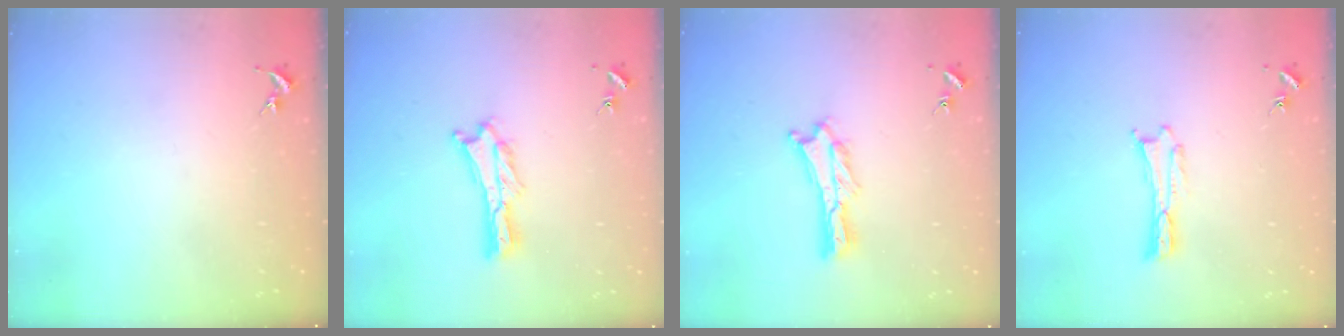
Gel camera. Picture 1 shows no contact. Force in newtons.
{"total": 1.8, "press": 1.8, "slide": 0.2}
{"total": 1.8, "press": 1.8, "slide": 0.2}
{"total": 0.0}